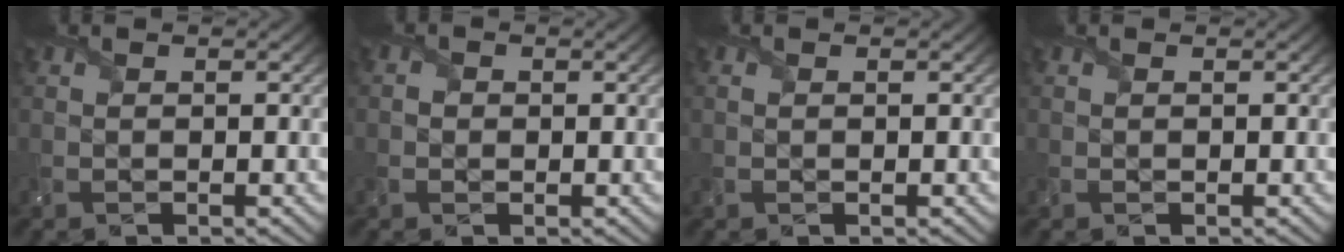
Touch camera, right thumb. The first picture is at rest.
{"total": 1.2, "force": [-0.2, 1.1, 0.5], "torque": [-0.013, -0.004, -0.007]}
{"total": 0.6, "force": [0.0, 0.4, 0.5], "torque": [-0.014, -0.002, 0.002]}
{"total": 0.0}